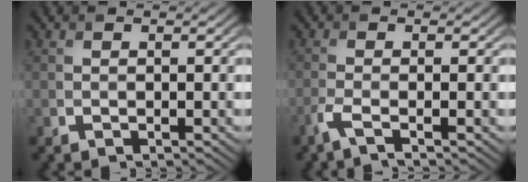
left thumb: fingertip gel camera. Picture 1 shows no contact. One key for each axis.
{"total": 2.5, "fx": -1.5, "fy": 0.3, "fz": 2.0, "tx": -0.040, "ty": 0.000, "tz": -0.047}